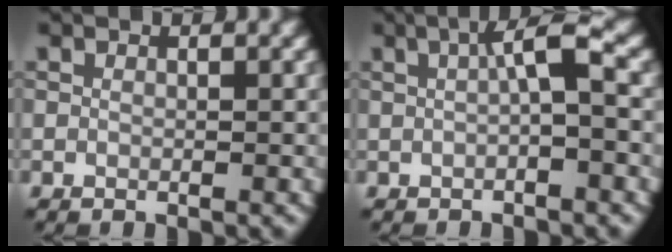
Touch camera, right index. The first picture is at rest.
{"total": 3.2, "force": [0.3, 0.4, 3.2], "torque": [-0.053, 0.011, 0.001]}